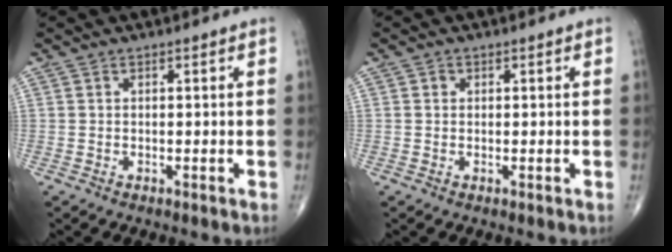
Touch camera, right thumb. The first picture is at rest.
{"total": 0.8, "force": [0.2, 0.7, 0.2], "torque": [0.002, 0.001, 0.002]}